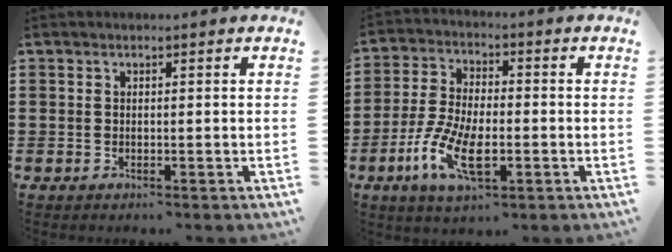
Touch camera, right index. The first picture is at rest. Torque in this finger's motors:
{"motor_torque": [2.14, 0.00, 0.90, 0.13]}